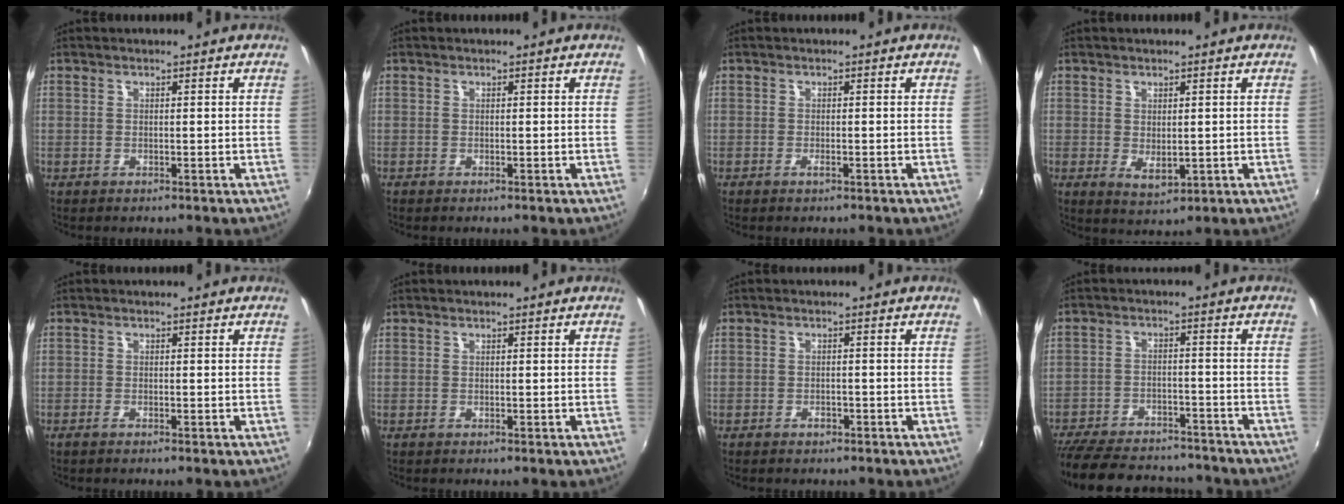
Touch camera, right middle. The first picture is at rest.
{"total": 0.0}
{"total": 0.8, "force": [-0.6, 0.1, 0.6], "torque": [-0.012, 0.000, -0.009]}
{"total": 3.7, "force": [-0.3, 1.4, 3.4], "torque": [-0.058, -0.012, 0.002]}
{"total": 0.9, "force": [-0.7, 0.1, 0.4], "torque": [-0.010, -0.002, -0.016]}
{"total": 0.0}
{"total": 1.5, "force": [-1.2, 0.7, 0.5], "torque": [-0.011, 0.000, -0.017]}
{"total": 21.6, "force": [-18.2, 7.7, 8.6], "torque": [-0.199, 0.000, -0.255]}